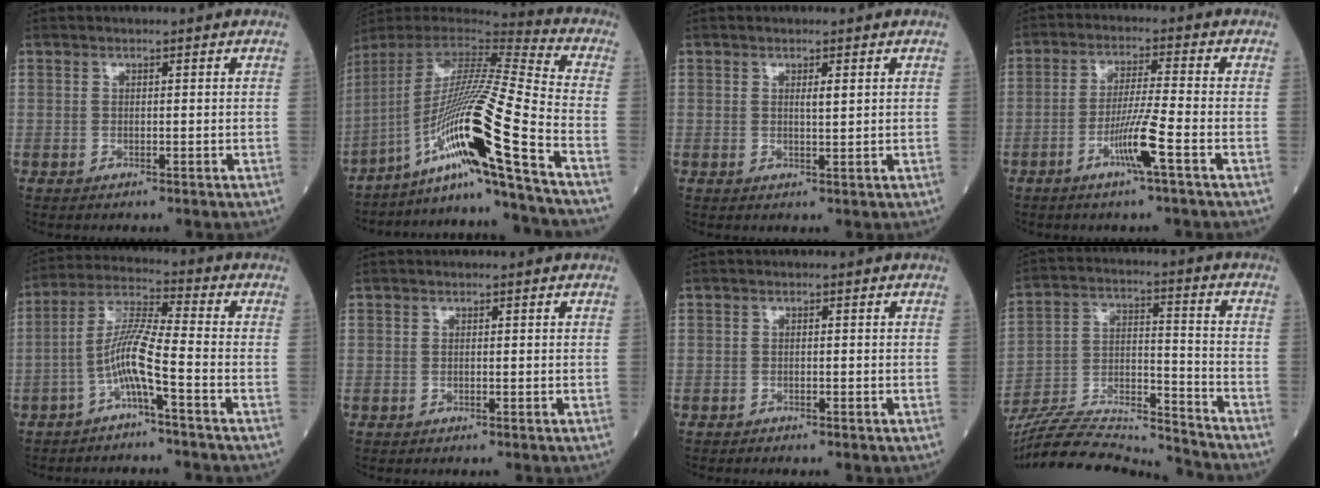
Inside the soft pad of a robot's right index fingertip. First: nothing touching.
{"total": 23.3, "force": [-12.6, -2.3, 19.5], "torque": [-0.357, -0.023, -0.229]}
{"total": 1.4, "force": [0.5, 0.1, 1.2], "torque": [-0.023, -0.003, 0.008]}
{"total": 6.6, "force": [-3.0, -0.9, 5.8], "torque": [-0.112, -0.007, -0.061]}
{"total": 7.3, "force": [-3.1, -0.2, 6.7], "torque": [-0.135, 0.015, -0.065]}
{"total": 0.0}
{"total": 1.0, "force": [-0.9, 0.2, 0.4], "torque": [-0.010, -0.001, -0.012]}
{"total": 20.3, "force": [-19.5, 1.2, 5.4], "torque": [-0.116, 0.006, -0.322]}